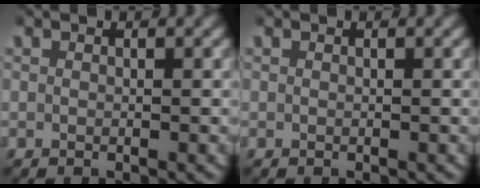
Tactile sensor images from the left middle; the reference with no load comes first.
{"total": 0.0}